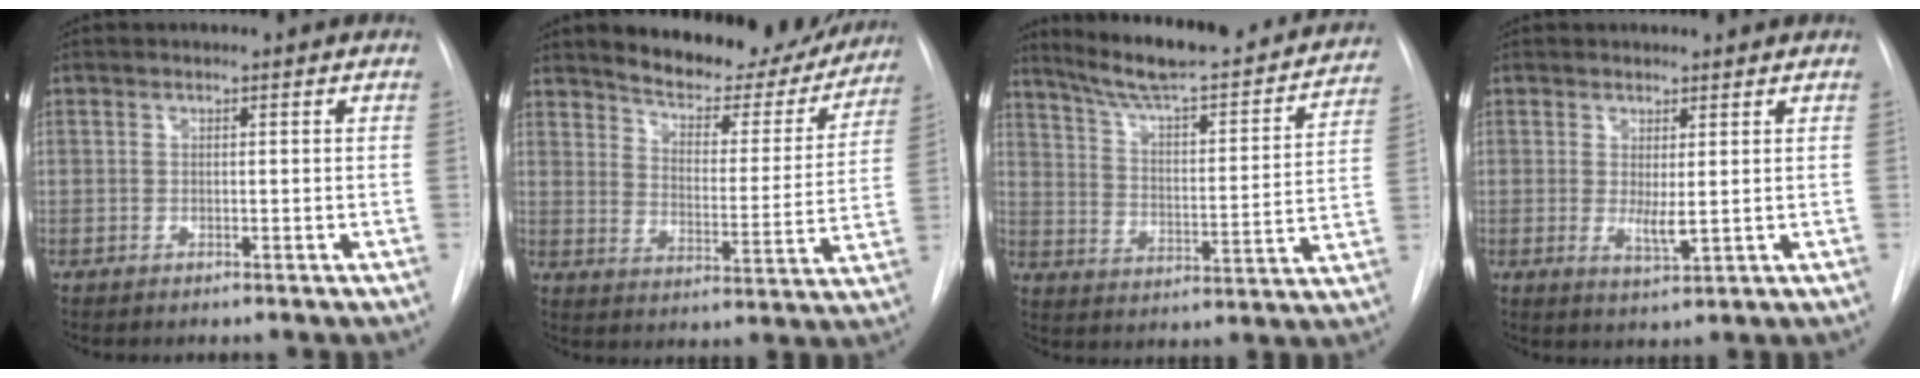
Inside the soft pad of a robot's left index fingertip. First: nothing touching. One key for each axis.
{"total": 17.8, "fx": 16.1, "fy": 5.2, "fz": 5.6, "tx": -0.061, "ty": -0.029, "tz": 0.210}
{"total": 25.6, "fx": 22.4, "fy": 3.9, "fz": 11.7, "tx": -0.176, "ty": -0.025, "tz": 0.303}
{"total": 2.8, "fx": 0.4, "fy": 0.7, "fz": 2.7, "tx": -0.048, "ty": -0.011, "tz": 0.015}